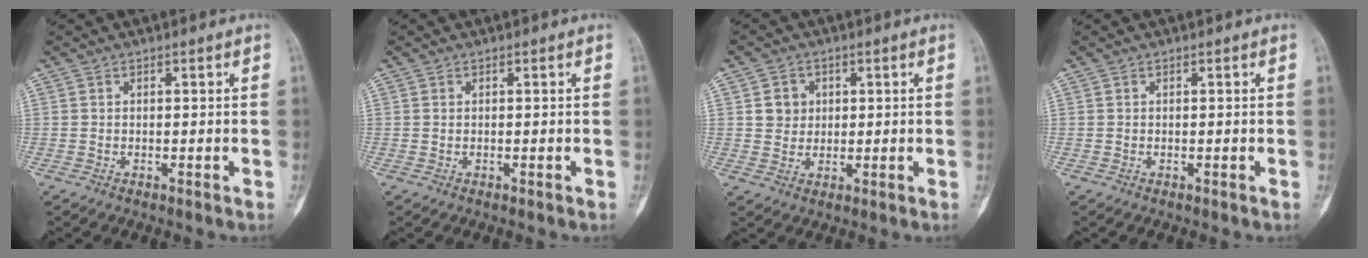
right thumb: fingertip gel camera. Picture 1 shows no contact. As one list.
[{"total": 0.0}, {"total": 4.4, "force": [1.1, 4.0, 1.4], "torque": [-0.001, -0.001, 0.018]}, {"total": 0.0}]